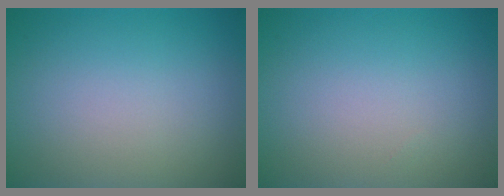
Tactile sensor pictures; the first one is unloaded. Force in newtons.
{"total": 0.0}